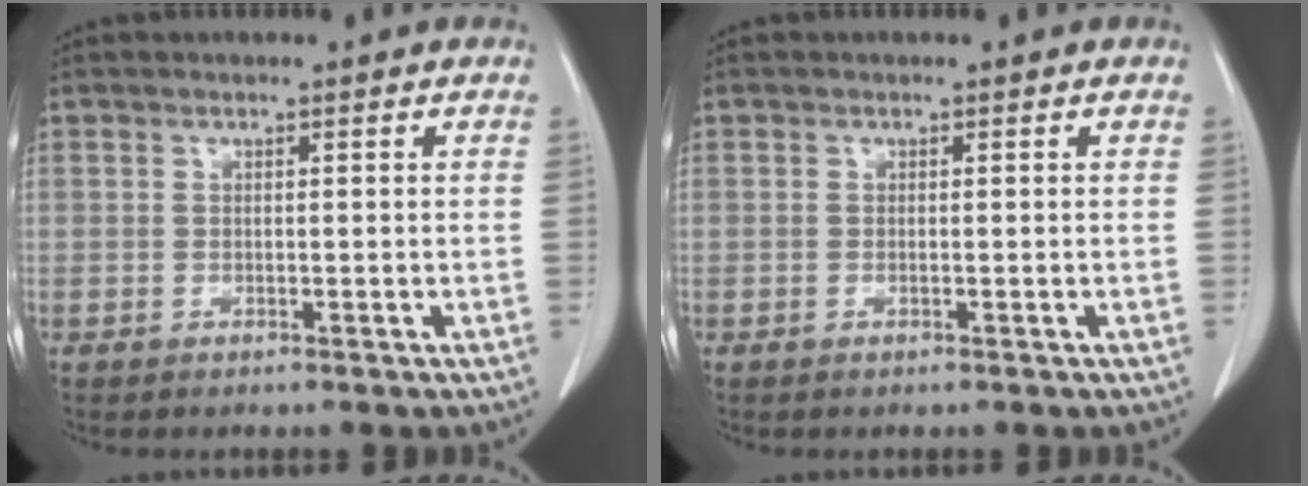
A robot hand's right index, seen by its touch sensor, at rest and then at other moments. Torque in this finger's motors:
{"motor_torque": [0.13, -0.05, -0.02, 0.01]}